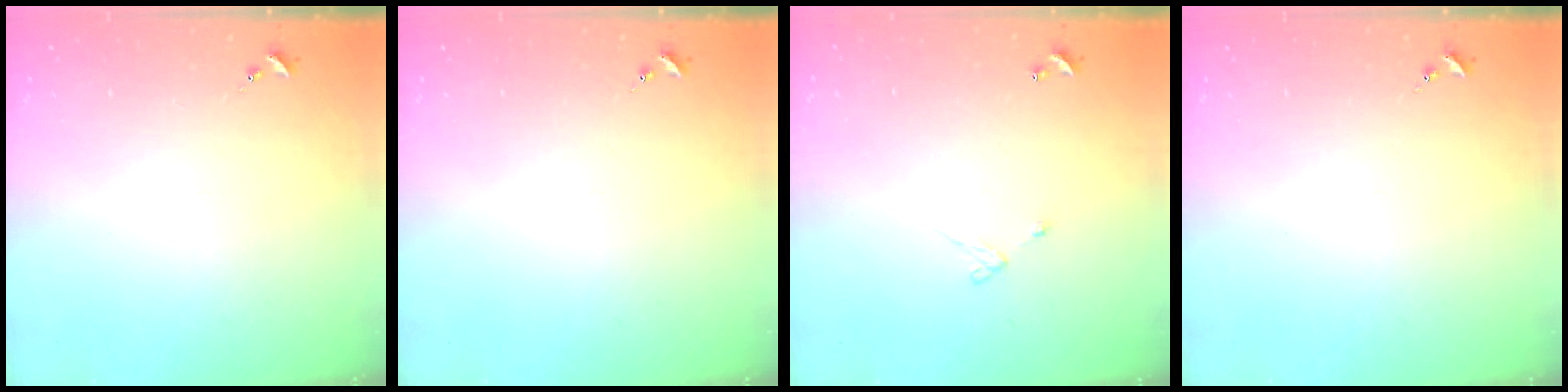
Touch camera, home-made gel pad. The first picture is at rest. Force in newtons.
{"total": 0.0}
{"total": 4.7, "press": 4.7, "slide": 0.3}
{"total": 0.0}